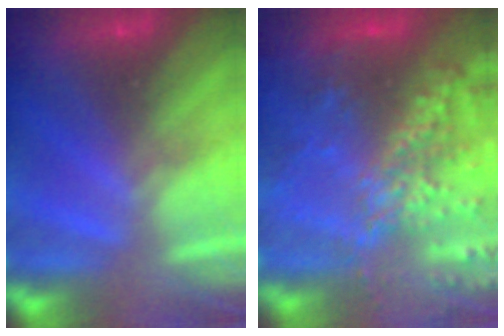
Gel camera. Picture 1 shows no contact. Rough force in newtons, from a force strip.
{"total": 5.8}